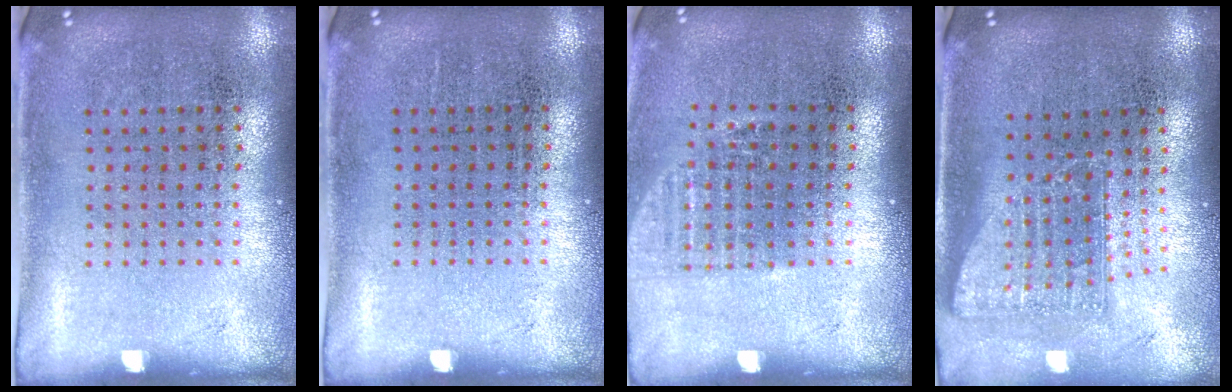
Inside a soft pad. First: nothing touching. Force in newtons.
{"total": 0.0}
{"total": 1.1, "press": 1.0, "slide": 0.4}
{"total": 1.7, "press": 1.2, "slide": 1.1}